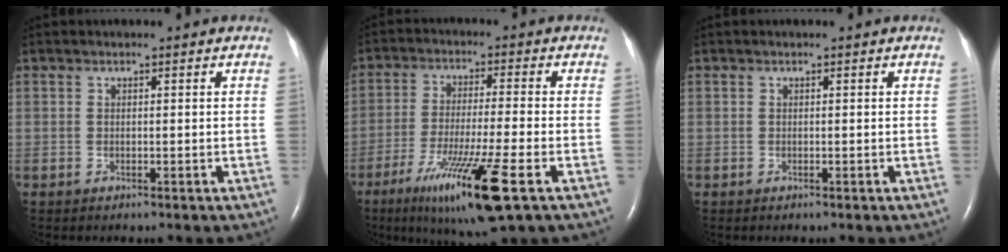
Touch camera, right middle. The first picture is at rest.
{"total": 13.9, "force": [-7.0, 0.1, 12.1], "torque": [-0.224, -0.042, -0.116]}
{"total": 0.0}